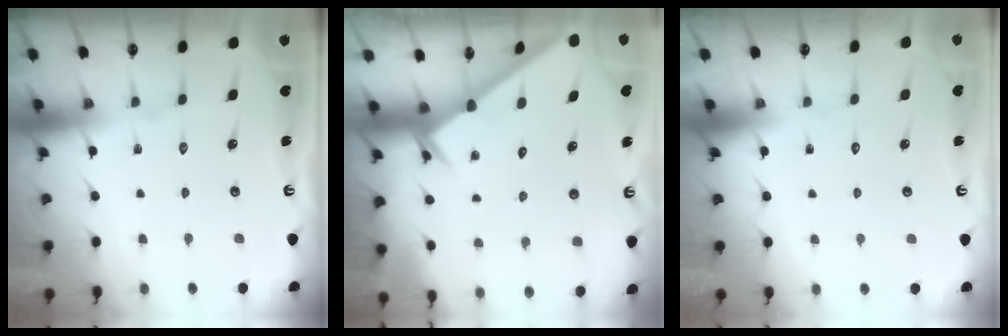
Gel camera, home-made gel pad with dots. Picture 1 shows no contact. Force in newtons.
{"total": 2.6, "press": 2.6, "slide": 0.1}
{"total": 1.8, "press": 1.8, "slide": 0.1}